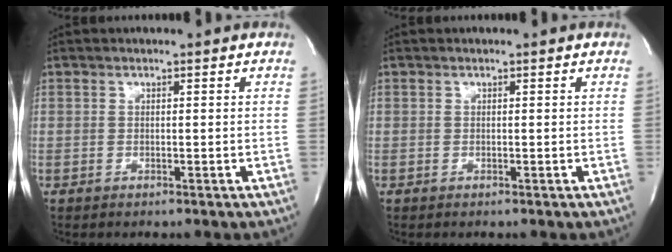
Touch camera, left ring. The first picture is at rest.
{"total": 0.0}